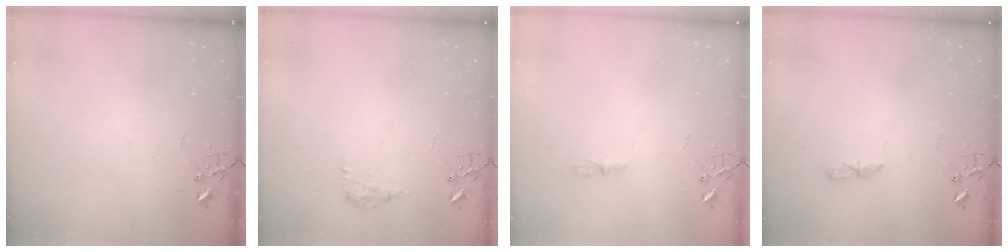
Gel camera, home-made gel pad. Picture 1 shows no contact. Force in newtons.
{"total": 8.9, "press": 8.9, "slide": 0.3}
{"total": 4.4, "press": 4.3, "slide": 0.5}
{"total": 5.3, "press": 5.3, "slide": 0.7}